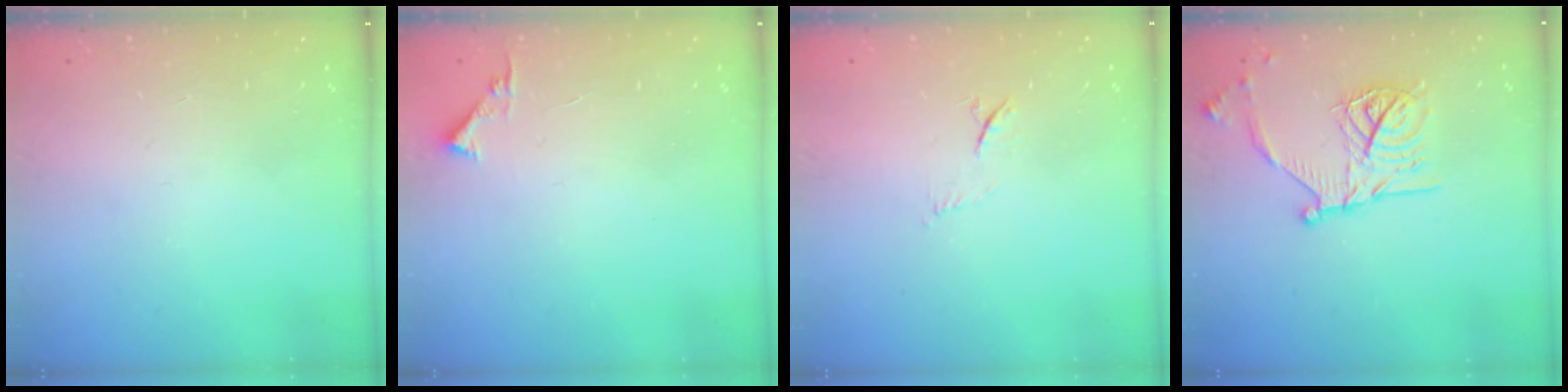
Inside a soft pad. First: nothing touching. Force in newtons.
{"total": 3.4, "press": 3.4, "slide": 0.4}
{"total": 4.7, "press": 4.6, "slide": 1.2}
{"total": 18.2, "press": 18.2, "slide": 1.2}